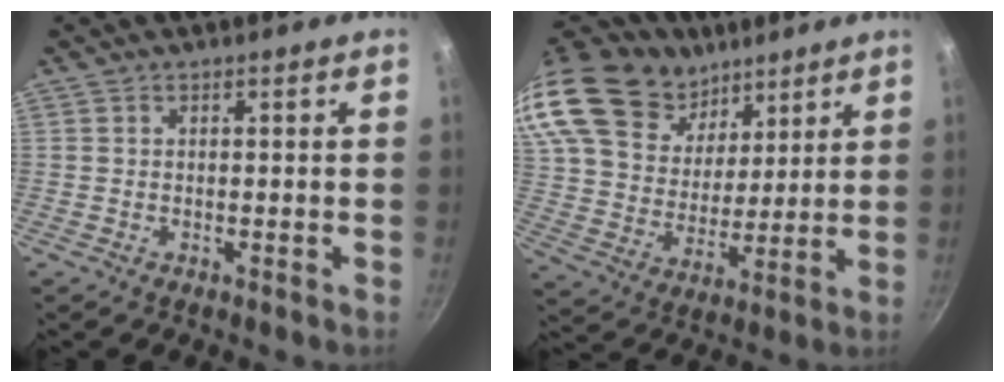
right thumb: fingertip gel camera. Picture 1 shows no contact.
{"total": 27.5, "force": [18.9, 16.4, 11.3], "torque": [-0.219, -0.035, 0.358]}